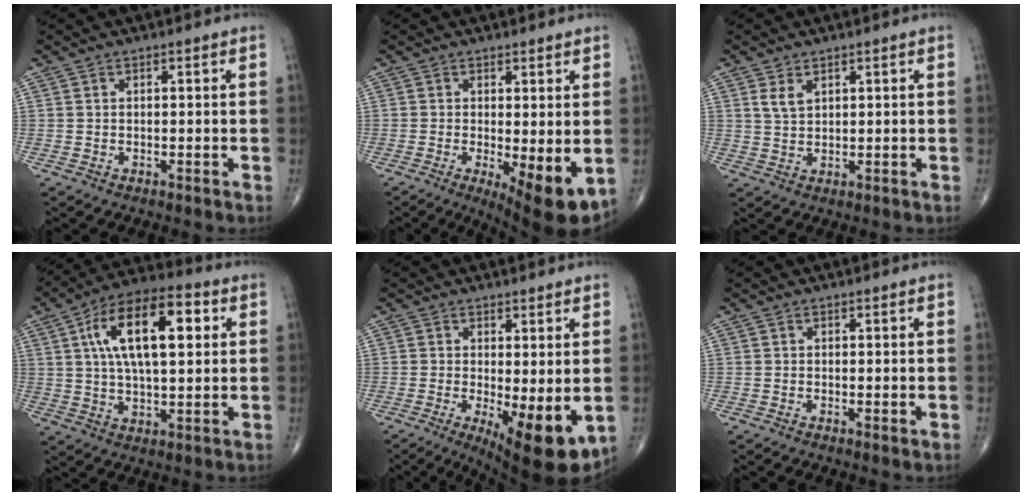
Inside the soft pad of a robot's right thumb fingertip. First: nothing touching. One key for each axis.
{"total": 8.8, "fx": -1.7, "fy": 2.7, "fz": 8.2, "tx": -0.119, "ty": -0.024, "tz": -0.021}
{"total": 2.9, "fx": 1.6, "fy": 1.7, "fz": 1.8, "tx": -0.031, "ty": -0.007, "tz": 0.036}
{"total": 17.8, "fx": 4.8, "fy": 7.9, "fz": 15.2, "tx": -0.246, "ty": 0.011, "tz": 0.075}
{"total": 11.1, "fx": -2.1, "fy": 3.7, "fz": 10.2, "tx": -0.147, "ty": -0.027, "tz": -0.021}
{"total": 0.8, "fx": 0.0, "fy": 0.3, "fz": 0.7, "tx": -0.015, "ty": -0.004, "tz": -0.004}